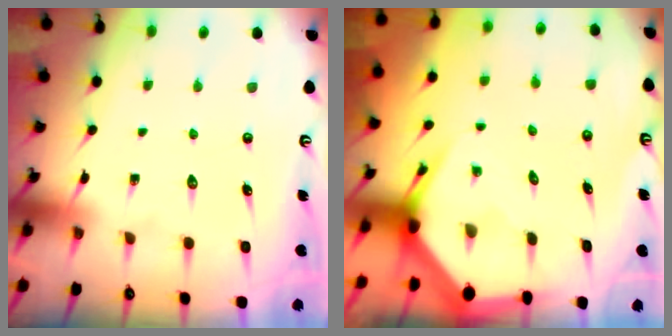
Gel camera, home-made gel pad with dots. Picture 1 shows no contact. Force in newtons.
{"total": 3.6, "press": 3.6, "slide": 0.3}